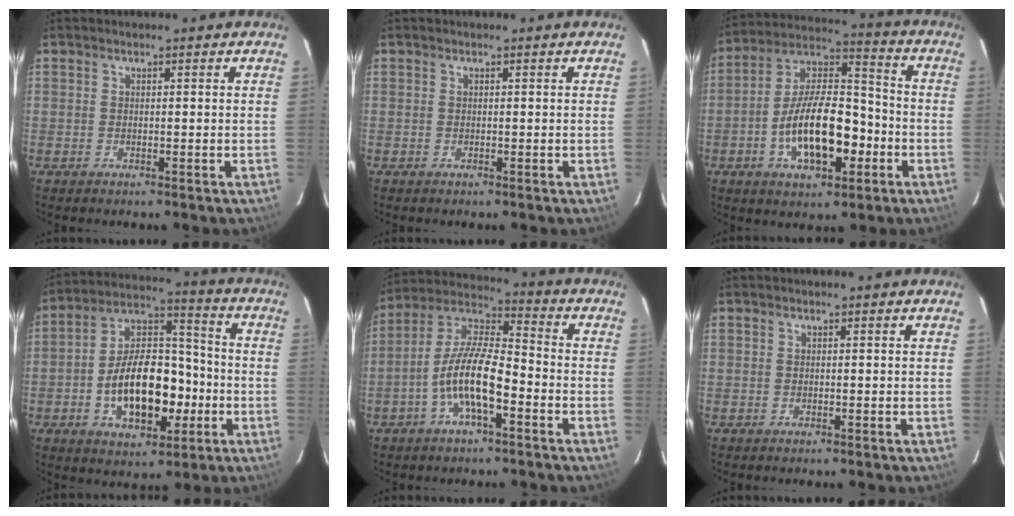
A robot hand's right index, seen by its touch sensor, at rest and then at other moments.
{"total": 0.0}
{"total": 16.8, "force": [-5.4, 7.8, 13.8], "torque": [-0.258, 0.013, -0.087]}
{"total": 16.8, "force": [-4.6, 9.5, 13.1], "torque": [-0.240, 0.027, -0.063]}
{"total": 11.8, "force": [-4.7, 3.5, 10.2], "torque": [-0.210, 0.003, -0.091]}
{"total": 0.0}